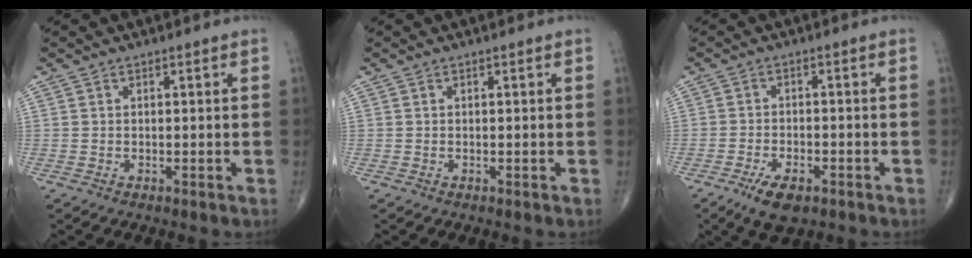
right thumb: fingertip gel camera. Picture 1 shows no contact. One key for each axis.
{"total": 0.0}
{"total": 6.2, "fx": -3.7, "fy": 2.7, "fz": 4.2, "tx": -0.075, "ty": 0.005, "tz": -0.060}